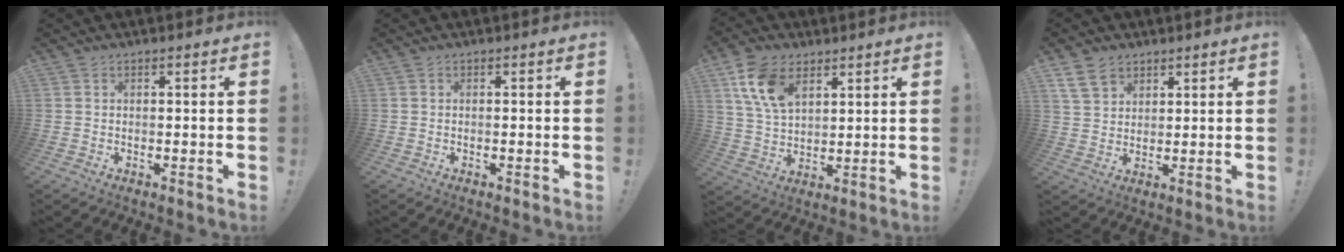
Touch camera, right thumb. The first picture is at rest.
{"total": 0.0}
{"total": 12.5, "force": [6.5, 7.5, 7.5], "torque": [-0.146, -0.014, 0.126]}
{"total": 7.8, "force": [5.0, 5.1, 3.1], "torque": [-0.063, -0.016, 0.102]}